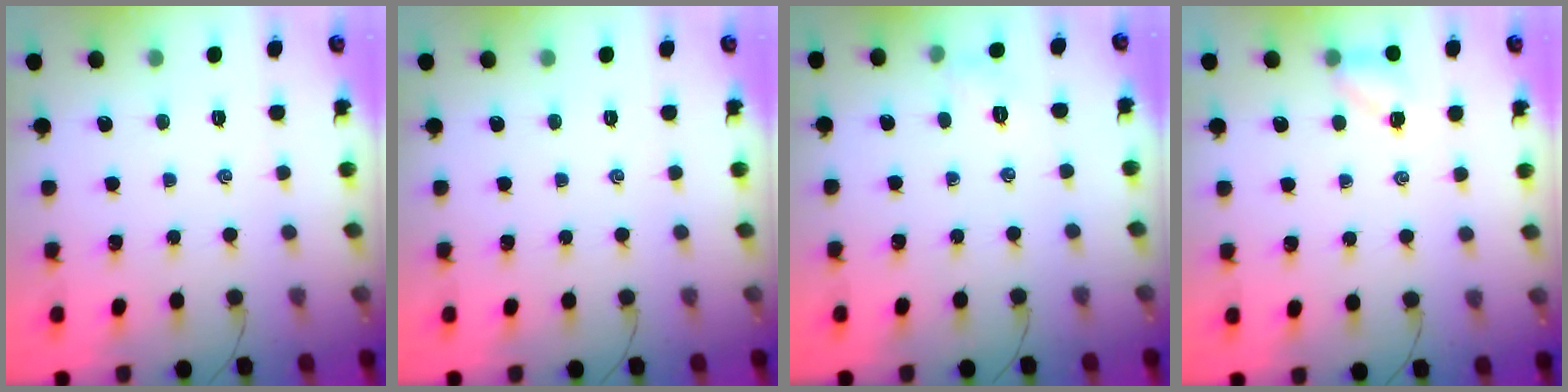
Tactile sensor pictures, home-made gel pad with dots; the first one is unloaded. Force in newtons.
{"total": 0.0}
{"total": 5.0, "press": 4.7, "slide": 1.4}
{"total": 4.4, "press": 4.3, "slide": 1.1}